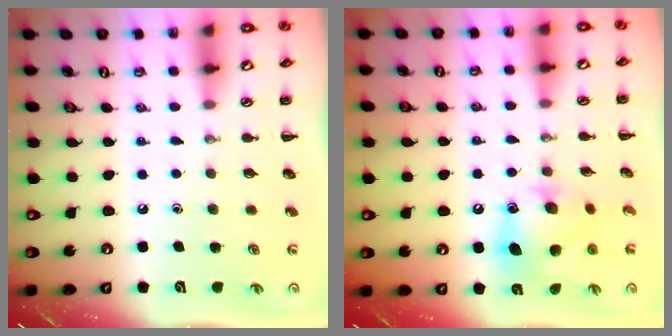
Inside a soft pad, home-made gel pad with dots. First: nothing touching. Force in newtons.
{"total": 11.4, "press": 11.3, "slide": 1.7}